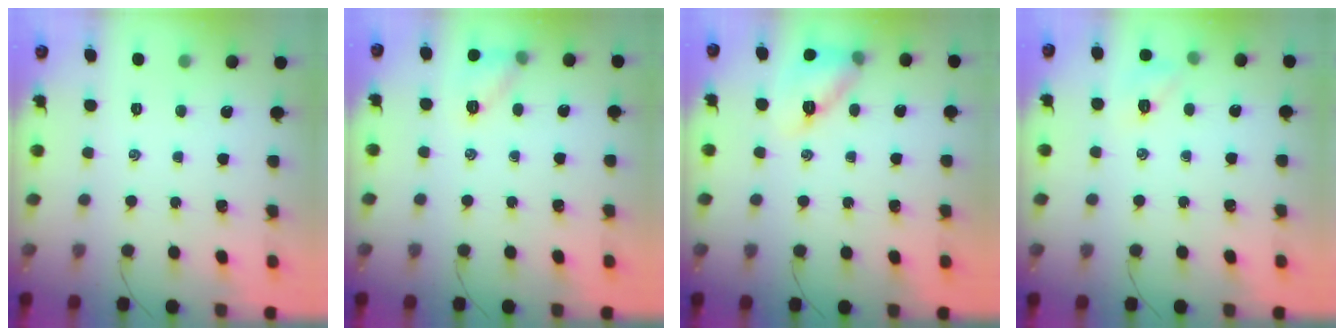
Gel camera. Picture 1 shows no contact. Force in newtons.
{"total": 7.6, "press": 7.6, "slide": 0.5}
{"total": 11.5, "press": 11.2, "slide": 2.7}
{"total": 6.4, "press": 6.2, "slide": 1.5}